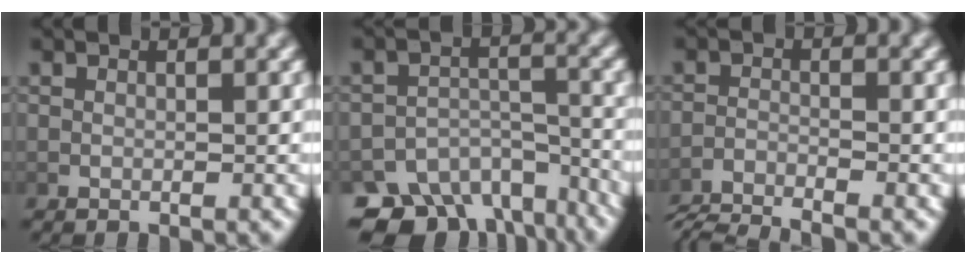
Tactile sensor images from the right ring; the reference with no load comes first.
{"total": 9.3, "force": [-6.8, 5.1, 3.8], "torque": [-0.059, -0.024, -0.108]}
{"total": 5.8, "force": [-5.5, 1.3, 1.2], "torque": [-0.019, -0.020, -0.086]}